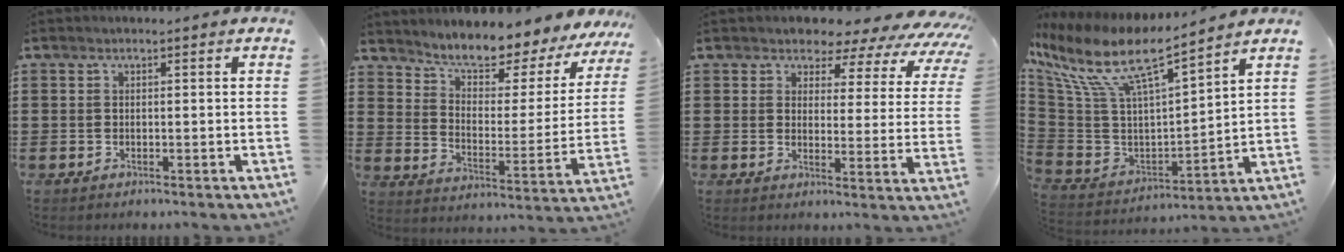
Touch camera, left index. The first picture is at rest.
{"total": 6.0, "force": [5.6, 1.1, 1.8], "torque": [-0.050, -0.052, 0.088]}
{"total": 4.8, "force": [4.2, 2.1, 1.2], "torque": [-0.043, -0.026, 0.067]}
{"total": 12.2, "force": [7.6, 3.2, 9.0], "torque": [-0.200, -0.043, 0.127]}